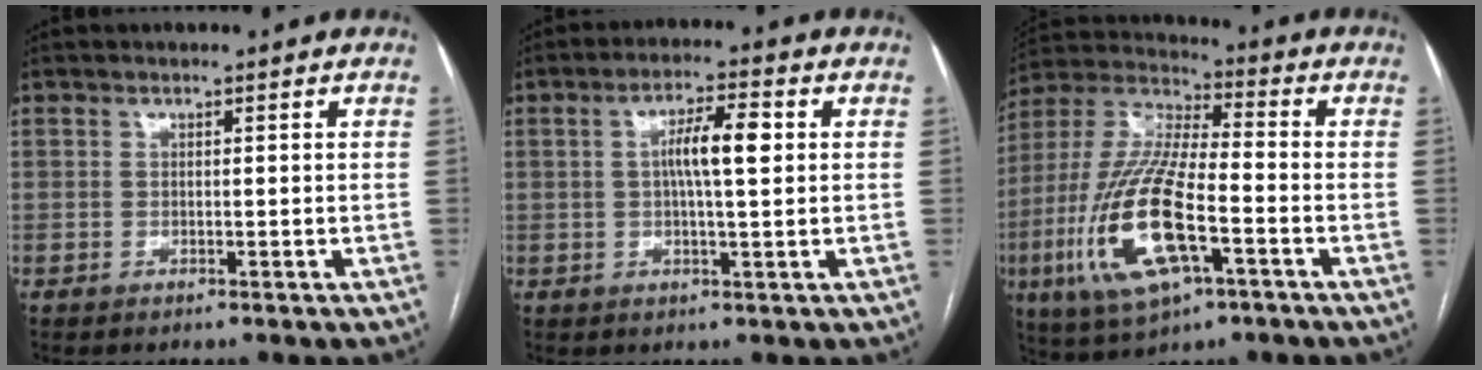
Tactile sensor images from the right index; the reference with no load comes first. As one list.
[{"total": 6.4, "force": [1.0, 1.0, 6.2], "torque": [-0.113, 0.013, 0.015]}, {"total": 18.6, "force": [-6.1, 4.6, 16.9], "torque": [-0.369, -0.016, -0.106]}]